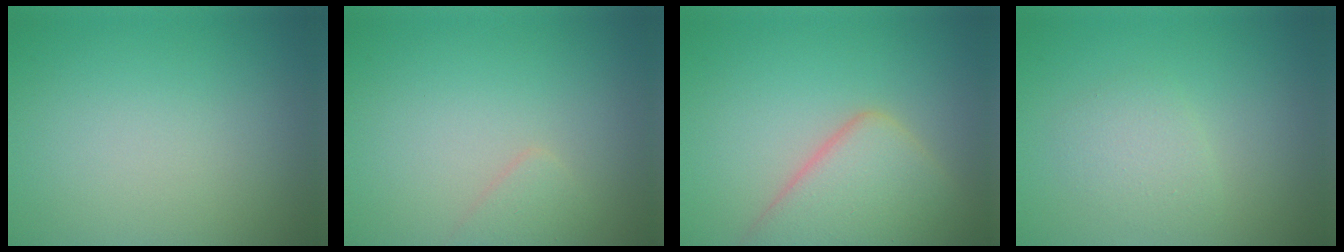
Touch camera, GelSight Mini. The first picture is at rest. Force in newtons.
{"total": 1.2, "press": 1.2, "slide": 0.1}
{"total": 6.6, "press": 6.6, "slide": 0.4}
{"total": 1.9, "press": 1.9, "slide": 0.1}